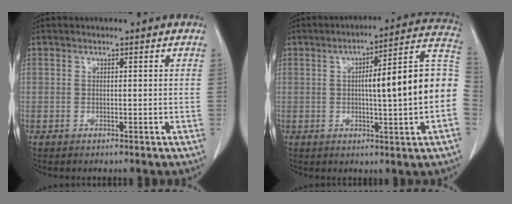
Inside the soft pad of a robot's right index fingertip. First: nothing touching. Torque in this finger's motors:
{"motor_torque": [1.40, -0.40, 0.56, 0.20]}